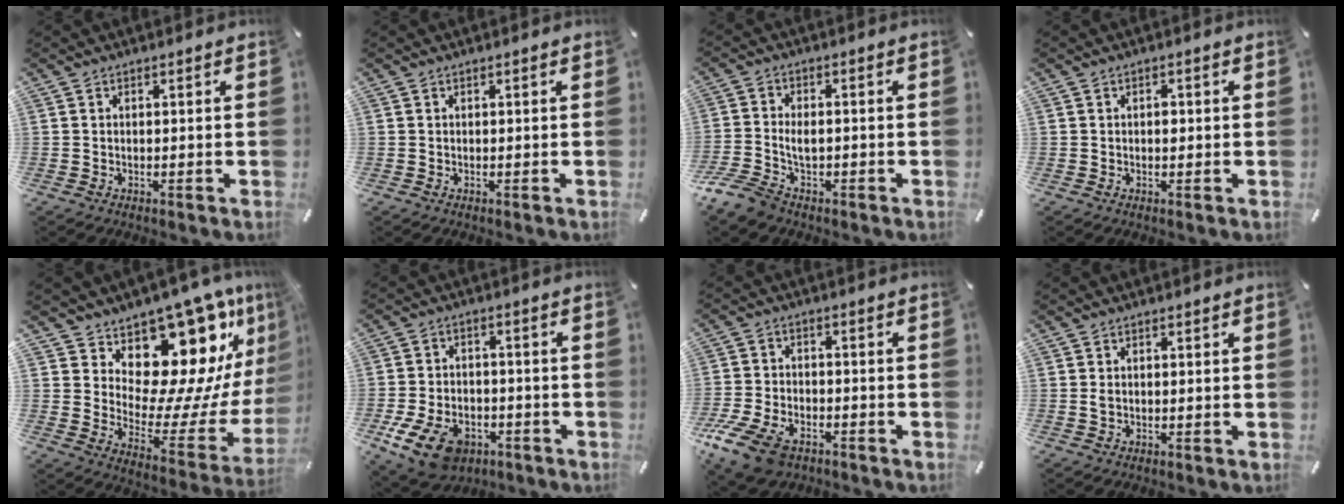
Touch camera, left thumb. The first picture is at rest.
{"total": 0.0}
{"total": 6.4, "force": [-2.6, 4.3, 3.9], "torque": [-0.090, 0.008, -0.049]}
{"total": 1.4, "force": [0.0, 0.9, 1.0], "torque": [-0.012, 0.000, -0.004]}
{"total": 19.5, "force": [12.8, 10.1, 10.6], "torque": [-0.134, -0.128, 0.222]}
{"total": 12.0, "force": [-6.0, 7.7, 6.9], "torque": [-0.145, 0.034, -0.105]}
{"total": 10.4, "force": [-6.4, 6.0, 5.6], "torque": [-0.125, 0.027, -0.119]}
{"total": 1.0, "force": [0.0, 0.7, 0.8], "torque": [-0.017, 0.003, -0.001]}